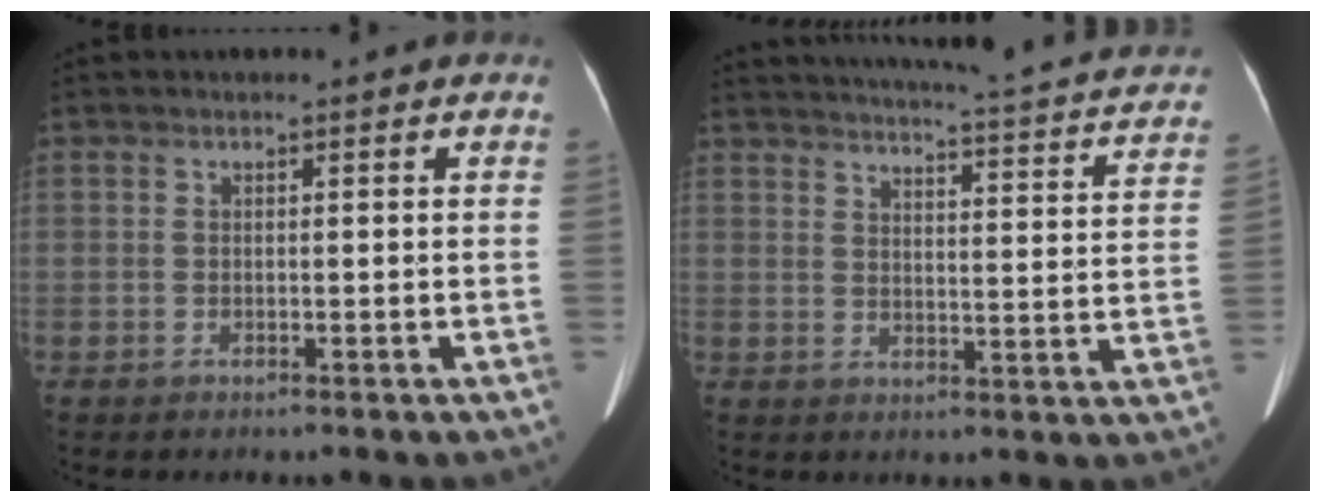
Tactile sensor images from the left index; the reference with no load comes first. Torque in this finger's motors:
{"motor_torque": [0.93, -1.21, 0.13, 0.06]}